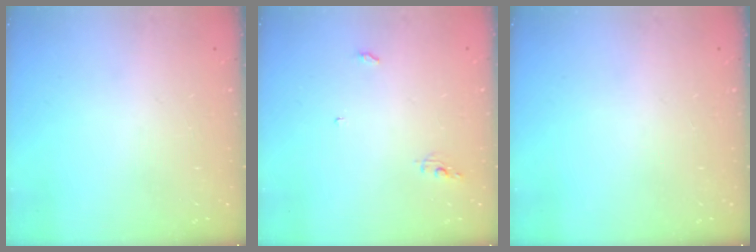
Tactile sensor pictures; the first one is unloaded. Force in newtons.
{"total": 4.1, "press": 4.1, "slide": 0.3}
{"total": 0.0}